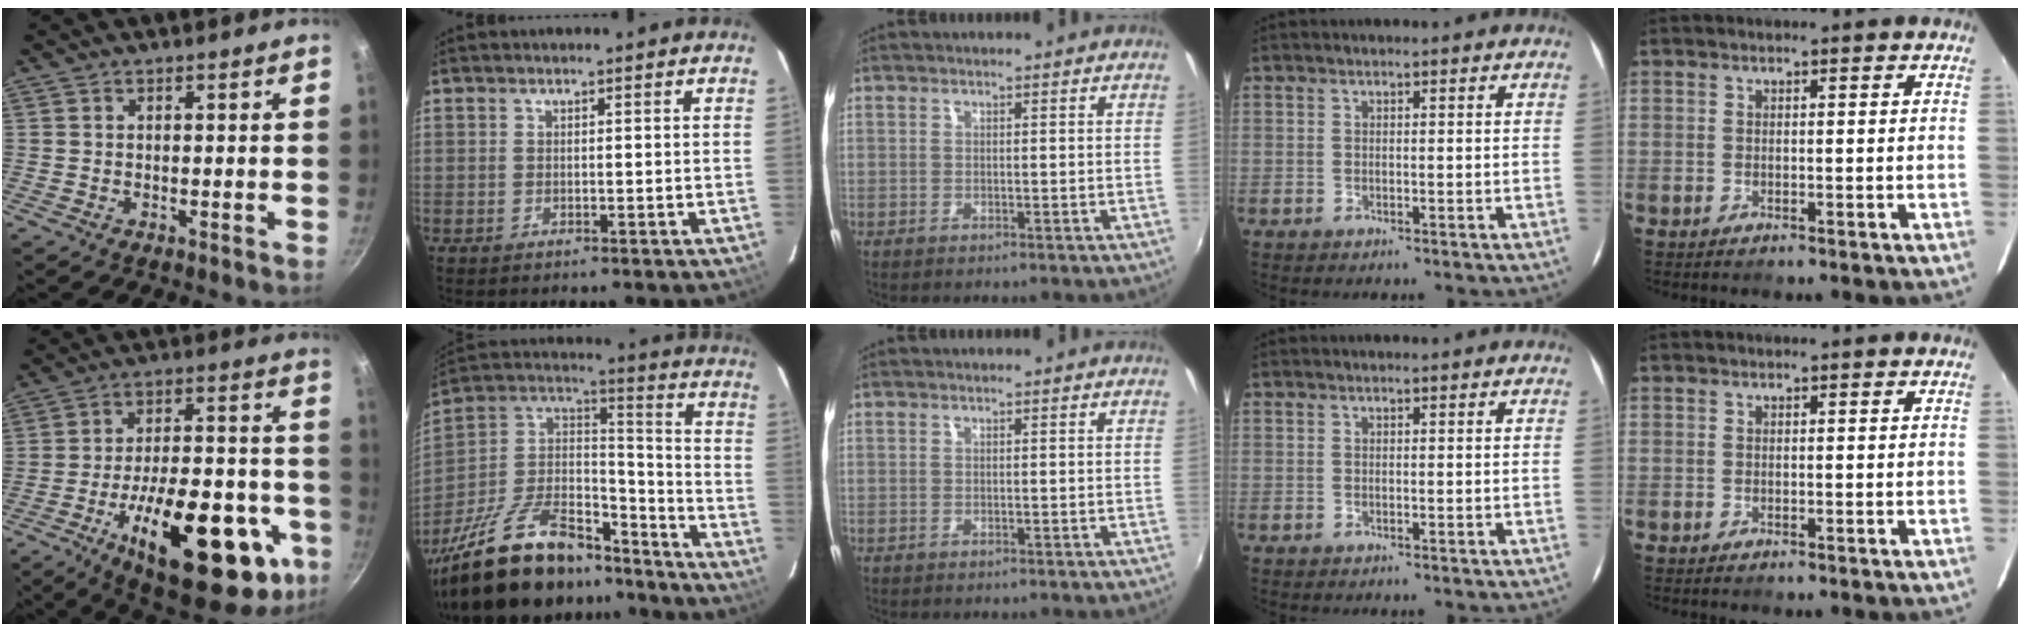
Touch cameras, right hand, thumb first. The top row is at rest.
{"thumb": {"total": 31.7, "force": [-12.7, 13.5, 25.8], "torque": [-0.325, 0.049, -0.175]}, "index": {"total": 31.5, "force": [-23.0, 12.5, 17.6], "torque": [-0.354, 0.003, -0.367]}}